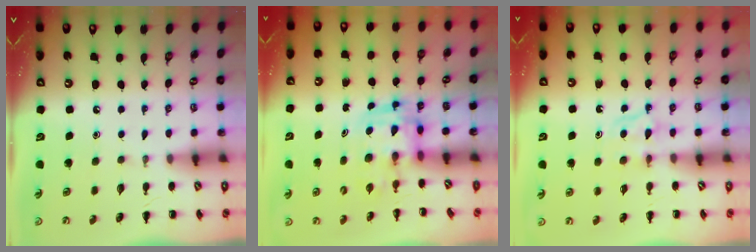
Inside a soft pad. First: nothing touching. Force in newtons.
{"total": 3.2, "press": 3.2, "slide": 0.7}
{"total": 5.2, "press": 5.0, "slide": 1.4}